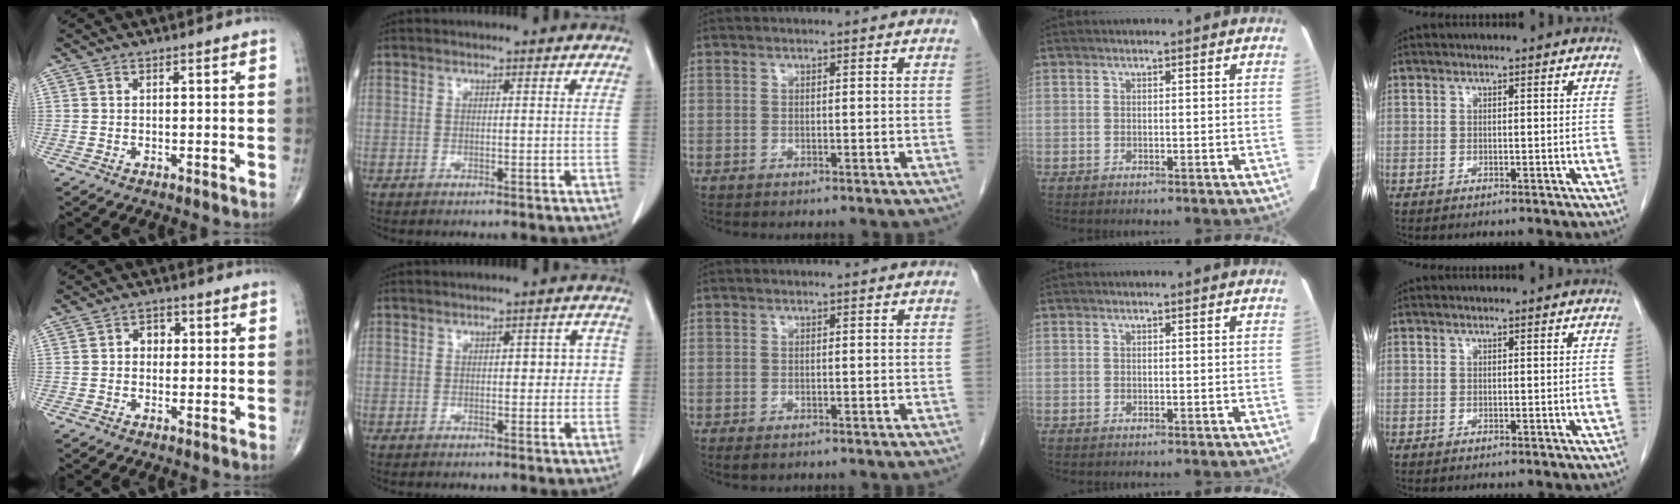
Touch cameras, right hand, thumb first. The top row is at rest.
{"thumb": {"total": 3.2, "force": [0.3, 2.6, 1.8], "torque": [-0.007, 0.010, -0.002]}, "index": {"total": 4.2, "force": [0.2, 2.2, 3.6], "torque": [-0.034, 0.023, 0.003]}, "middle": {"total": 1.2, "force": [-0.7, 0.6, 0.7], "torque": [-0.010, -0.001, -0.004]}}